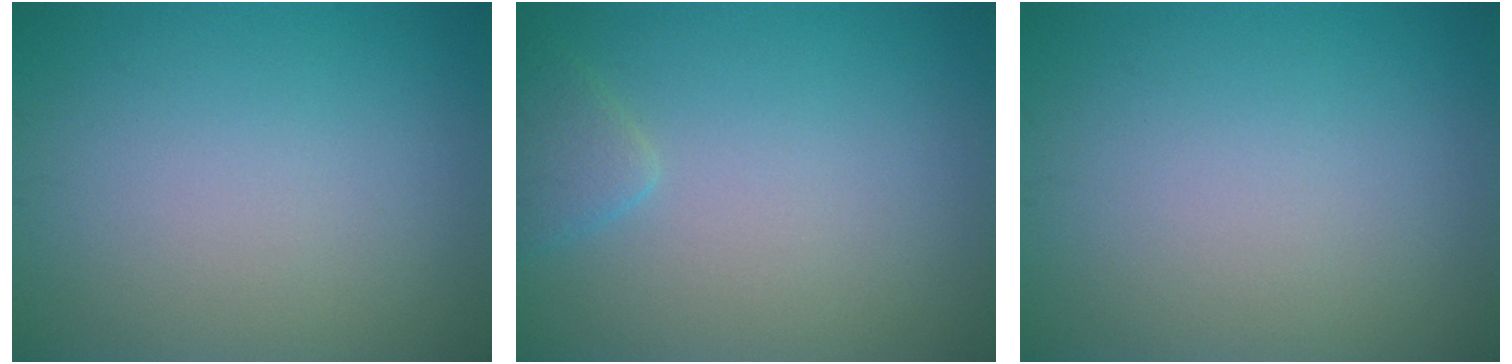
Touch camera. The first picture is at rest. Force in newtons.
{"total": 1.6, "press": 1.6, "slide": 0.1}
{"total": 0.0}